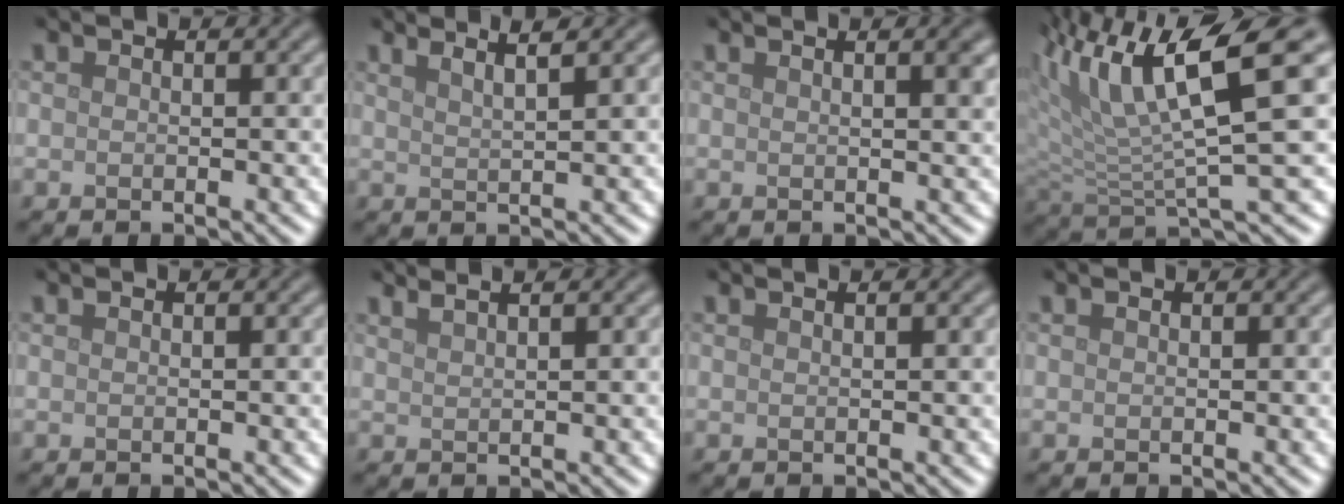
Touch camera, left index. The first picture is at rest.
{"total": 3.2, "force": [2.3, 0.9, 2.1], "torque": [-0.007, 0.015, 0.008]}
{"total": 4.4, "force": [2.1, 1.9, 3.4], "torque": [-0.007, 0.022, -0.005]}
{"total": 10.6, "force": [5.2, 2.5, 9.0], "torque": [-0.166, 0.008, 0.096]}
{"total": 0.0}
{"total": 3.0, "force": [2.2, 1.1, 1.7], "torque": [-0.004, 0.014, 0.008]}
{"total": 1.2, "force": [0.7, 0.5, 0.9], "torque": [-0.005, -0.001, -0.002]}
{"total": 0.0}